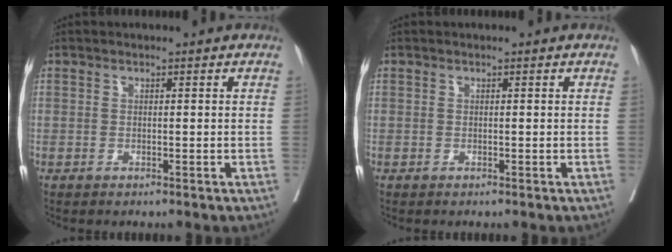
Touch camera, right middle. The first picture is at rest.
{"total": 0.0}